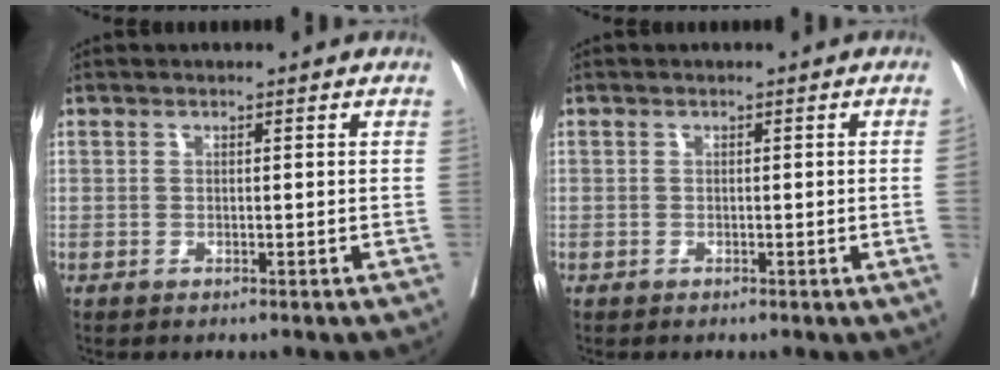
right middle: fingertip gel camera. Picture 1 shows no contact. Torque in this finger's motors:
{"motor_torque": [0.06, -0.43, -0.27, -0.21]}